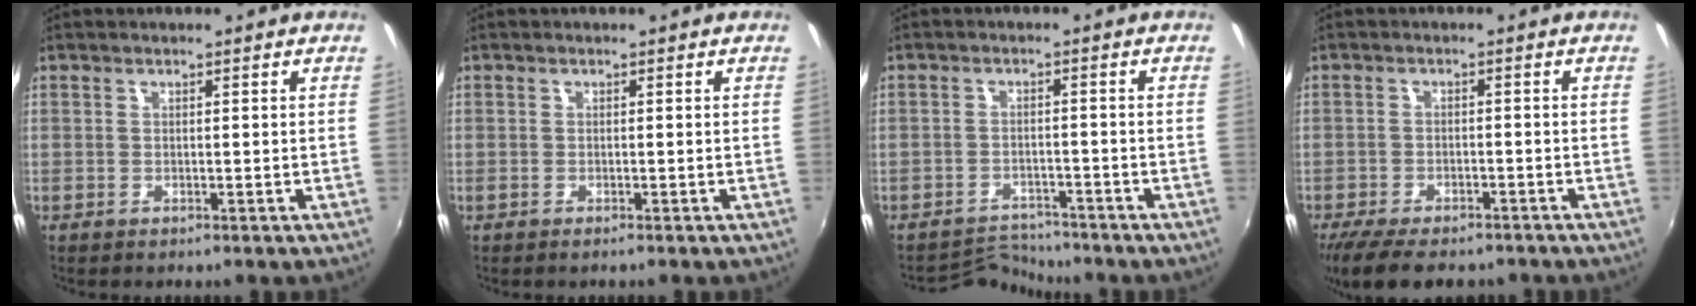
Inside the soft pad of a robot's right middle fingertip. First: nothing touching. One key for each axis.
{"total": 0.6, "fx": -0.5, "fy": -0.1, "fz": 0.4, "tx": -0.007, "ty": -0.003, "tz": -0.011}
{"total": 4.4, "fx": -4.2, "fy": 0.0, "fz": -1.0, "tx": 0.002, "ty": 0.009, "tz": -0.075}
{"total": 11.9, "fx": -9.5, "fy": 3.8, "fz": 6.0, "tx": -0.133, "ty": -0.034, "tz": -0.154}